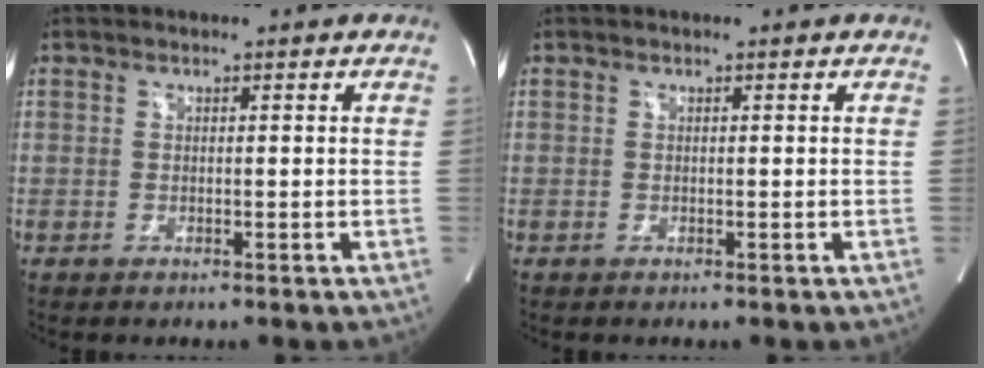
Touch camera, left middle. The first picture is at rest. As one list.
[{"total": 0.0}]